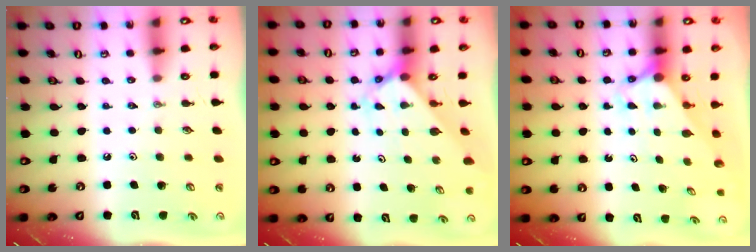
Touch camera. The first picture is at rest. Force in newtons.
{"total": 2.5, "press": 2.5, "slide": 0.2}
{"total": 2.7, "press": 2.7, "slide": 0.0}